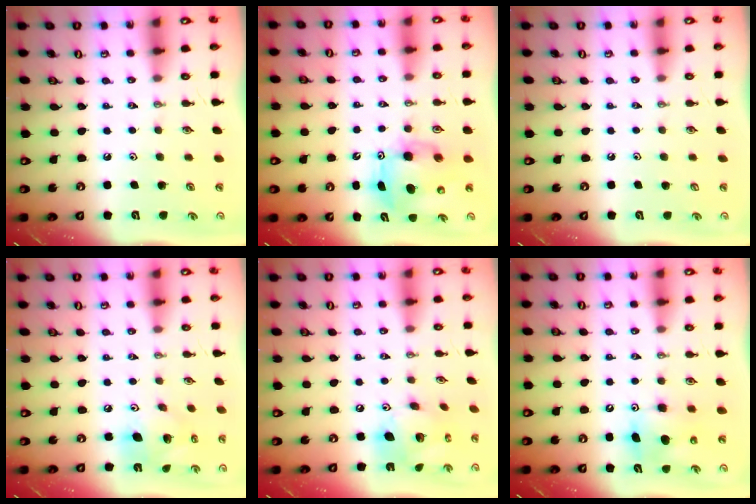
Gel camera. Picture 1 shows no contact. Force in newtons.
{"total": 8.0, "press": 7.9, "slide": 1.4}
{"total": 1.0, "press": 0.2, "slide": 1.0}
{"total": 12.4, "press": 12.2, "slide": 2.2}
{"total": 14.5, "press": 14.4, "slide": 1.0}
{"total": 9.1, "press": 9.1, "slide": 0.3}